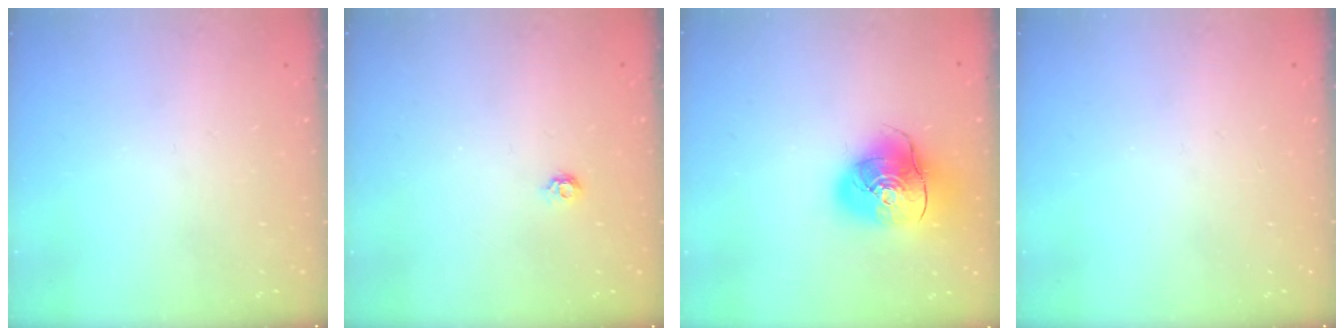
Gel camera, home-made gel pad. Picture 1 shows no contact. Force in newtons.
{"total": 4.6, "press": 4.6, "slide": 0.7}
{"total": 14.0, "press": 13.8, "slide": 2.3}
{"total": 0.0}